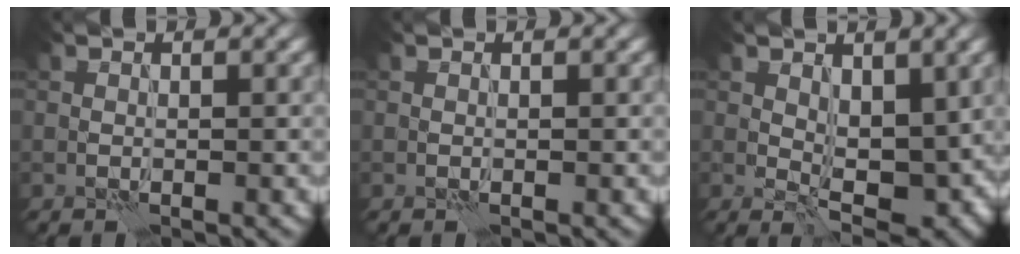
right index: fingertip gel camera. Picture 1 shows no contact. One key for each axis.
{"total": 0.0}
{"total": 4.1, "fx": 1.0, "fy": 2.1, "fz": 3.3, "tx": -0.053, "ty": -0.009, "tz": 0.020}